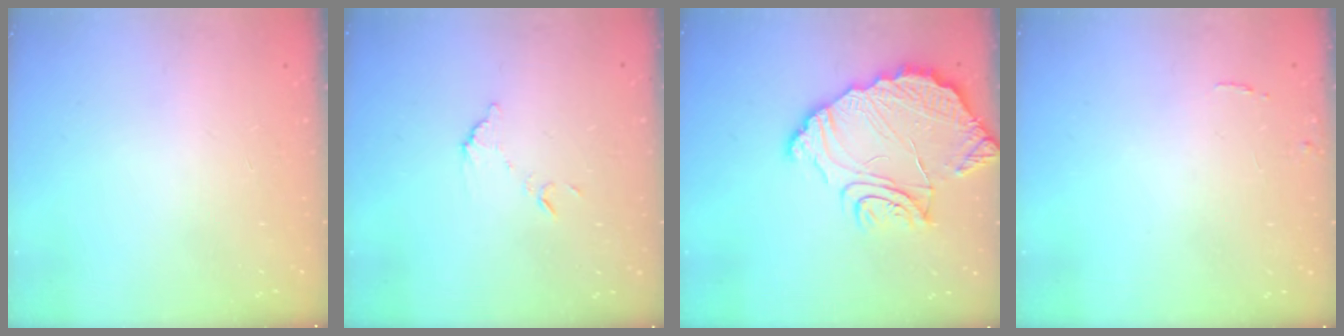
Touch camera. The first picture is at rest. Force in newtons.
{"total": 7.2, "press": 7.2, "slide": 0.2}
{"total": 17.2, "press": 17.2, "slide": 1.6}
{"total": 6.0, "press": 6.0, "slide": 0.4}